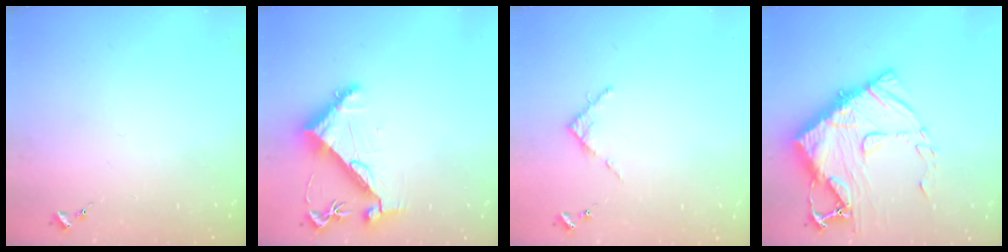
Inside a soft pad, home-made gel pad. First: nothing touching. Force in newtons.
{"total": 7.1, "press": 7.1, "slide": 1.1}
{"total": 3.7, "press": 3.7, "slide": 0.5}
{"total": 17.4, "press": 17.4, "slide": 1.6}